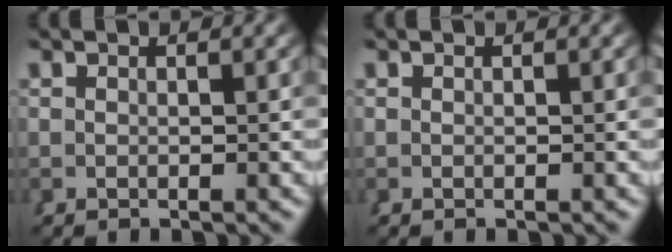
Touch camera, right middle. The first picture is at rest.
{"total": 0.0}